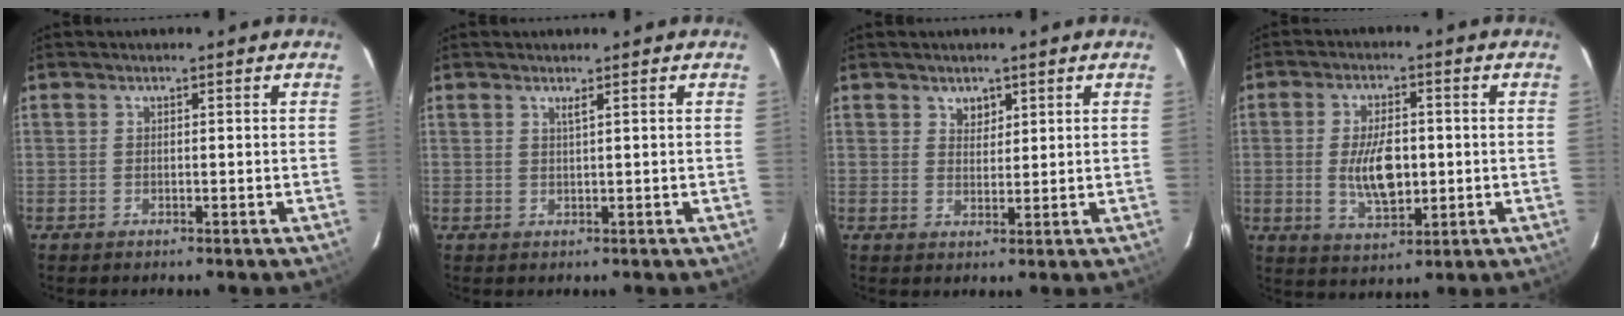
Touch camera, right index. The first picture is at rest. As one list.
[{"total": 0.9, "force": [0.4, -0.3, 0.7], "torque": [-0.013, -0.002, 0.005]}, {"total": 2.4, "force": [1.5, 1.7, 0.8], "torque": [-0.006, 0.002, 0.026]}, {"total": 9.3, "force": [-0.7, 4.6, 8.0], "torque": [-0.150, -0.005, -0.006]}]